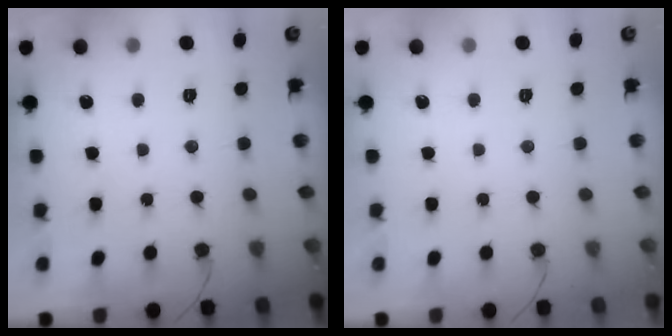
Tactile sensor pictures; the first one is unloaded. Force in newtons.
{"total": 0.0}